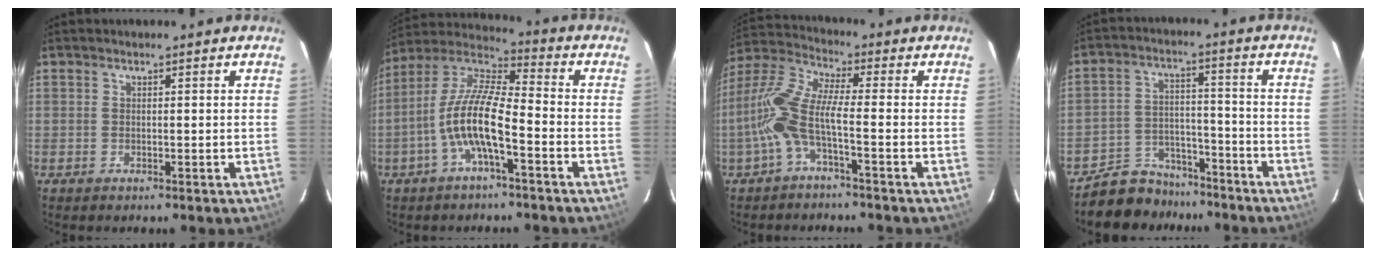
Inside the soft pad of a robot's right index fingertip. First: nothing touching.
{"total": 11.7, "force": [-4.4, 2.8, 10.4], "torque": [-0.216, 0.006, -0.087]}
{"total": 9.4, "force": [-3.1, 1.5, 8.7], "torque": [-0.203, 0.009, -0.065]}
{"total": 10.6, "force": [-8.9, 5.5, 1.7], "torque": [-0.050, 0.031, -0.131]}